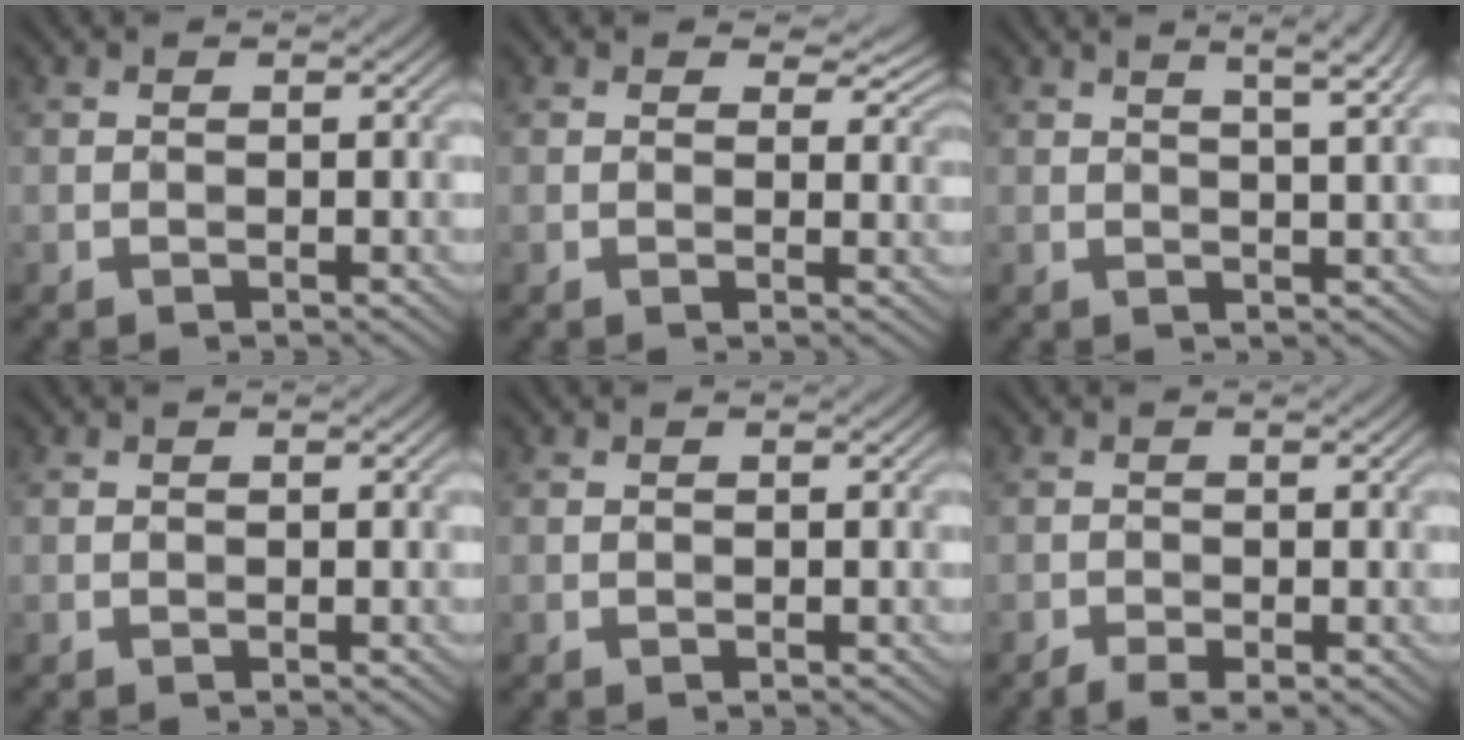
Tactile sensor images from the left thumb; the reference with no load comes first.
{"total": 3.9, "force": [2.3, 2.1, 2.4], "torque": [-0.035, -0.004, 0.032]}
{"total": 5.4, "force": [2.8, 1.0, 4.5], "torque": [-0.065, 0.017, 0.038]}
{"total": 0.0}
{"total": 0.0}
{"total": 2.0, "force": [-1.4, 0.7, 1.4], "torque": [-0.028, 0.001, -0.025]}